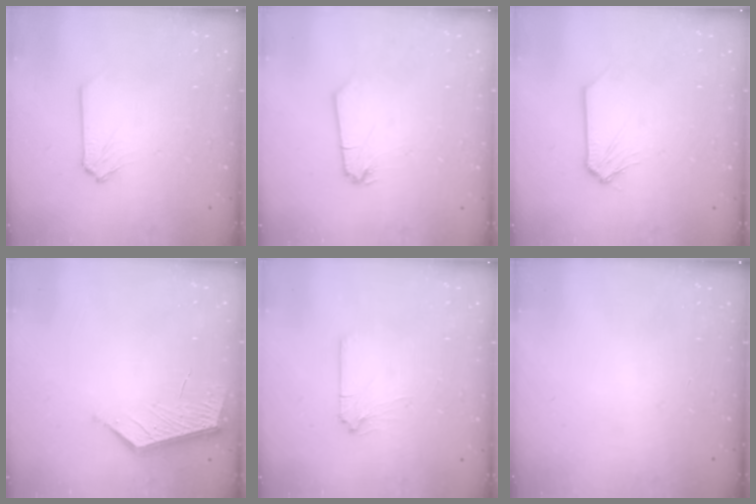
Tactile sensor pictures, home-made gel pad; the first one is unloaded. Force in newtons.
{"total": 0.0}
{"total": 1.0, "press": 1.0, "slide": 0.2}
{"total": 5.1, "press": 5.0, "slide": 0.6}
{"total": 1.1, "press": 1.1, "slide": 0.3}
{"total": 0.0}